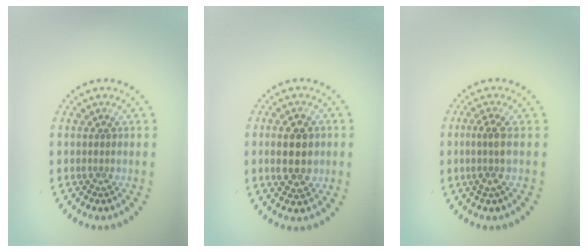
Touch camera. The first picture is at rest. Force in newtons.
{"total": 4.7, "press": 4.7, "slide": 0.2}
{"total": 2.2, "press": 1.8, "slide": 1.3}